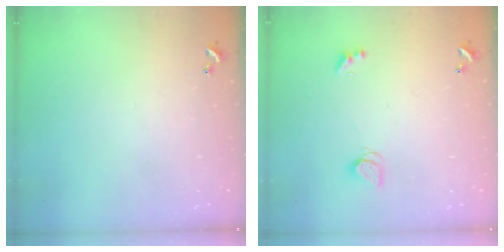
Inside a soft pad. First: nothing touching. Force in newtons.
{"total": 1.7, "press": 1.7, "slide": 0.4}